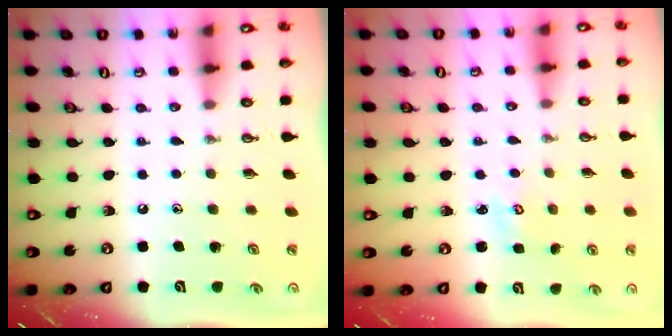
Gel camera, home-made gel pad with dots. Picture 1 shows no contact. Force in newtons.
{"total": 2.0, "press": 1.9, "slide": 0.2}